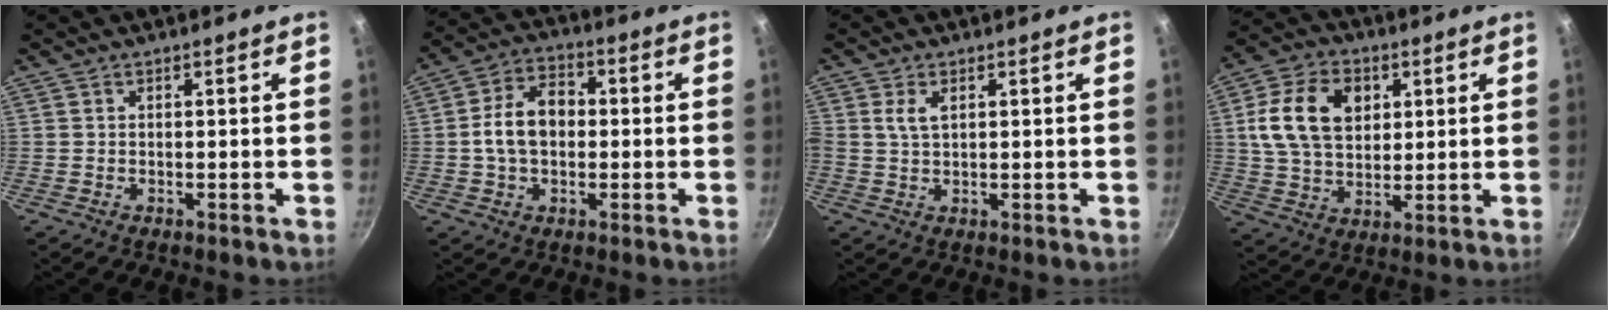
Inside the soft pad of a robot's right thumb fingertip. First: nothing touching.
{"total": 10.0, "force": [-0.1, 7.0, 7.2], "torque": [-0.102, 0.027, -0.013]}
{"total": 3.1, "force": [1.0, 1.7, 2.3], "torque": [-0.043, -0.002, 0.020]}
{"total": 14.7, "force": [3.8, 10.4, 9.7], "torque": [-0.159, 0.001, 0.064]}